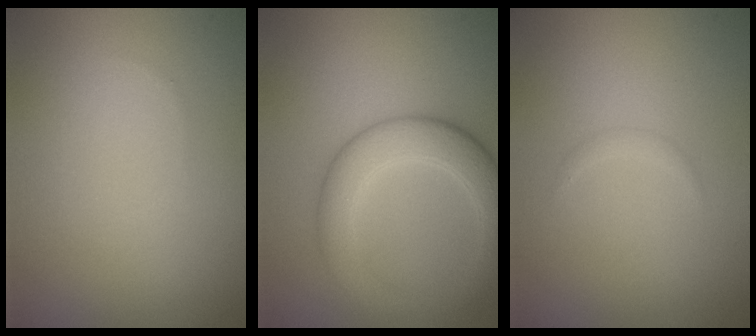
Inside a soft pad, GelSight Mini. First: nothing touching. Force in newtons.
{"total": 5.1, "press": 5.1, "slide": 0.1}
{"total": 0.5, "press": 0.5, "slide": 0.0}